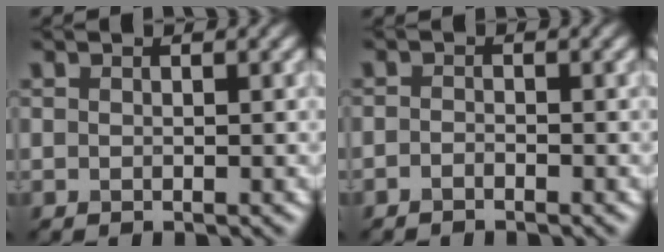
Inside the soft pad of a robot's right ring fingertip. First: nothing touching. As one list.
[{"total": 0.8, "force": [-0.7, 0.2, 0.4], "torque": [-0.007, 0.000, -0.014]}]